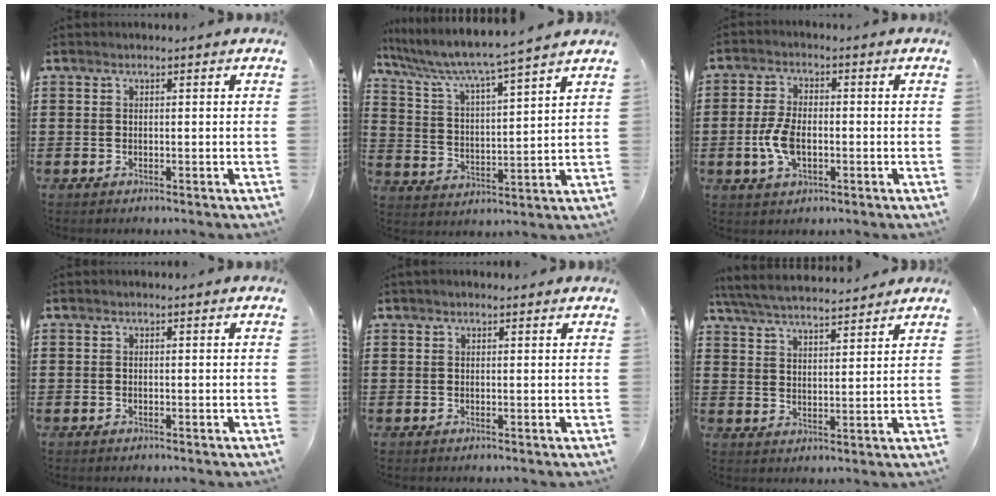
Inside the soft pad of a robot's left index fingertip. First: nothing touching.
{"total": 5.1, "force": [4.5, -0.6, 2.3], "torque": [-0.069, -0.039, 0.067]}
{"total": 6.1, "force": [-1.1, 3.3, 5.0], "torque": [-0.122, -0.004, -0.028]}
{"total": 0.0}
{"total": 0.9, "force": [0.7, 0.3, 0.5], "torque": [-0.010, 0.003, 0.012]}
{"total": 5.3, "force": [5.0, 0.5, 1.7], "torque": [-0.052, -0.024, 0.087]}